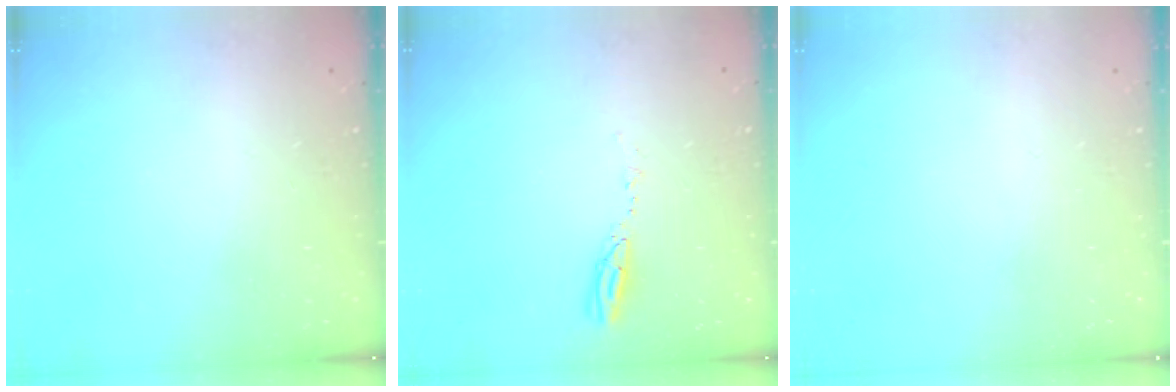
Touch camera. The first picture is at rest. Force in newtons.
{"total": 3.9, "press": 3.8, "slide": 0.4}
{"total": 0.0}